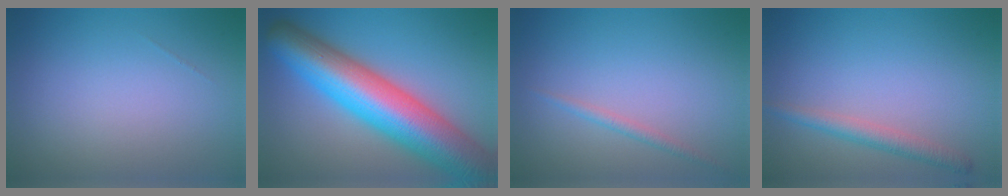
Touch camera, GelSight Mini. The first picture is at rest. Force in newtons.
{"total": 13.1, "press": 13.1, "slide": 0.4}
{"total": 1.1, "press": 1.1, "slide": 0.0}
{"total": 2.3, "press": 2.3, "slide": 0.1}